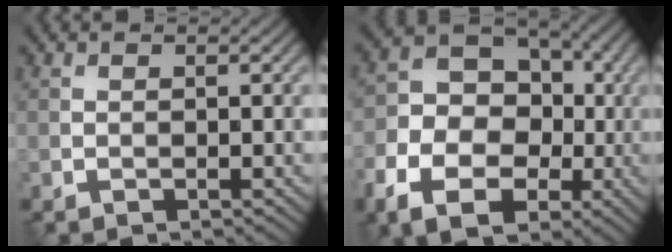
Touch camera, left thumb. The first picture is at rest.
{"total": 12.6, "force": [-4.0, 9.3, 7.4], "torque": [-0.141, -0.039, -0.078]}